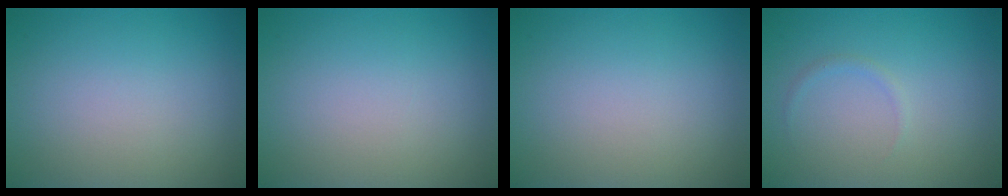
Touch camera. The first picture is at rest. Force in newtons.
{"total": 0.0}
{"total": 0.0}
{"total": 0.6, "press": 0.6, "slide": 0.1}